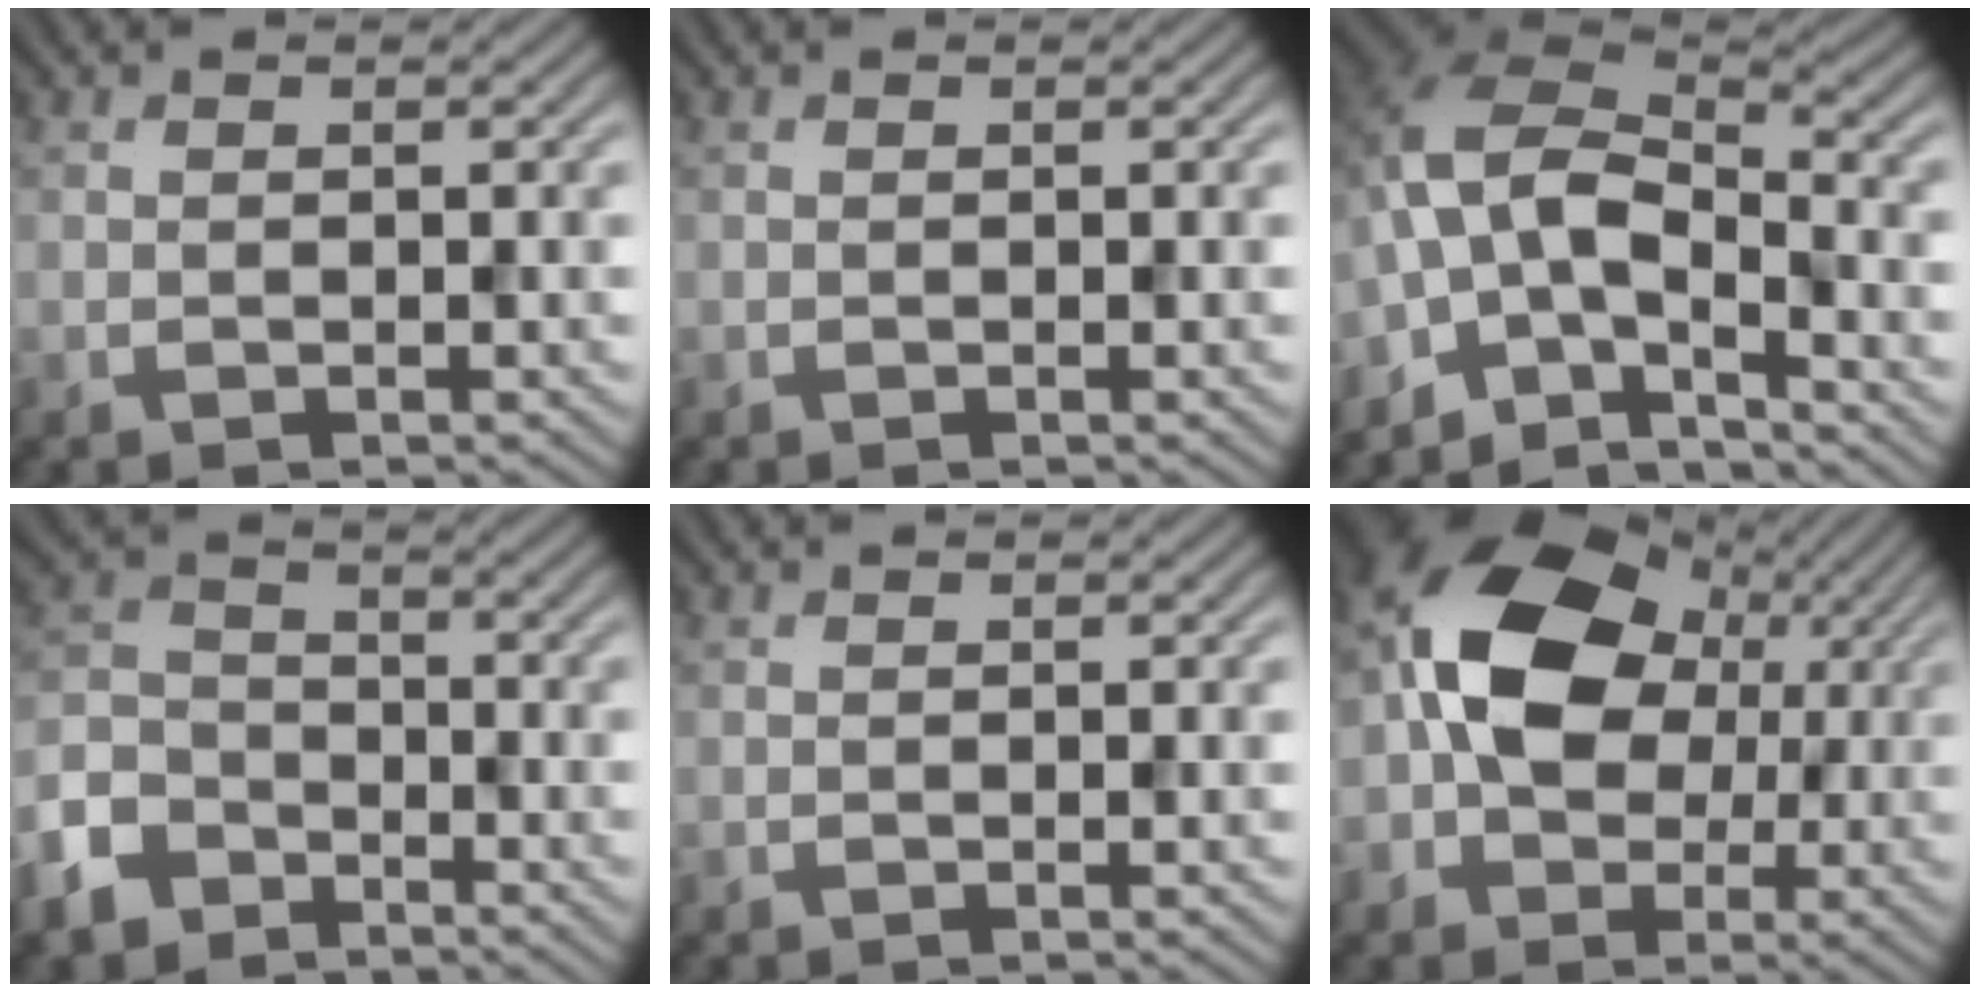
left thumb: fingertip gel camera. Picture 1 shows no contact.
{"total": 0.0}
{"total": 10.0, "force": [-5.7, 4.5, 6.9], "torque": [-0.140, -0.005, -0.128]}
{"total": 8.0, "force": [-5.5, 4.9, 3.2], "torque": [-0.093, -0.011, -0.131]}
{"total": 0.0}
{"total": 13.5, "force": [0.8, 10.2, 8.7], "torque": [-0.173, 0.007, 0.003]}